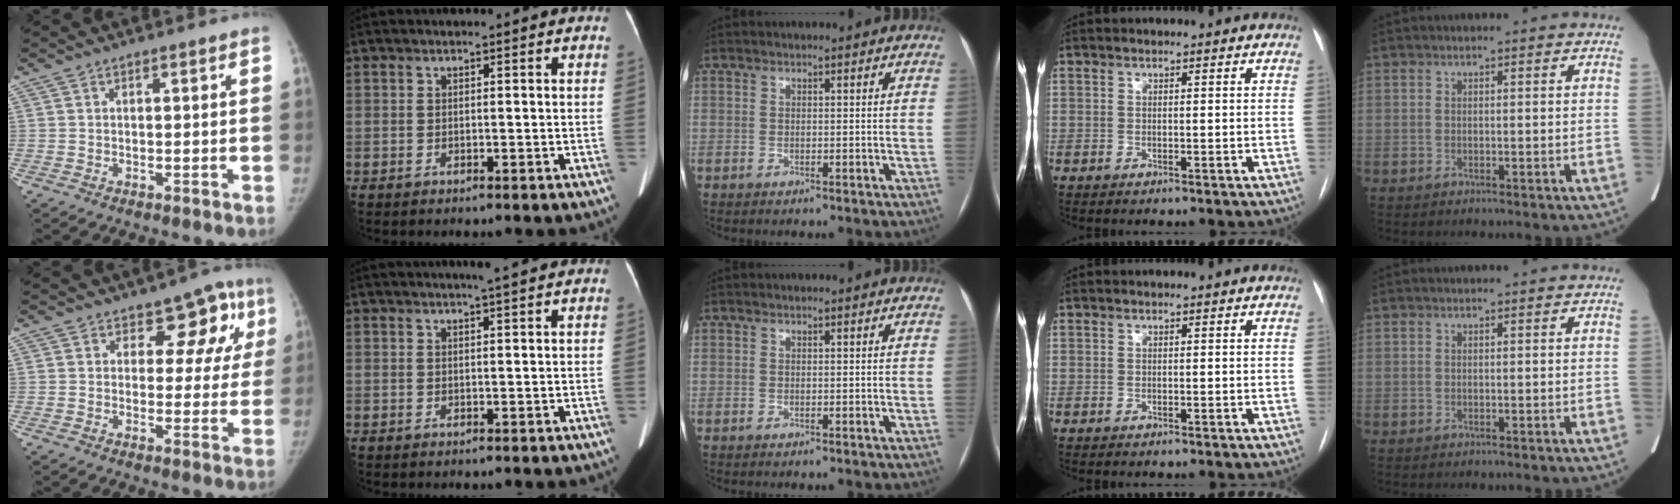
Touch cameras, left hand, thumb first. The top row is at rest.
{"thumb": {"total": 8.6, "force": [3.7, 5.8, 5.0], "torque": [-0.002, -0.006, 0.040]}, "index": {"total": 2.8, "force": [2.3, -0.3, 1.6], "torque": [-0.024, 0.007, 0.033]}}